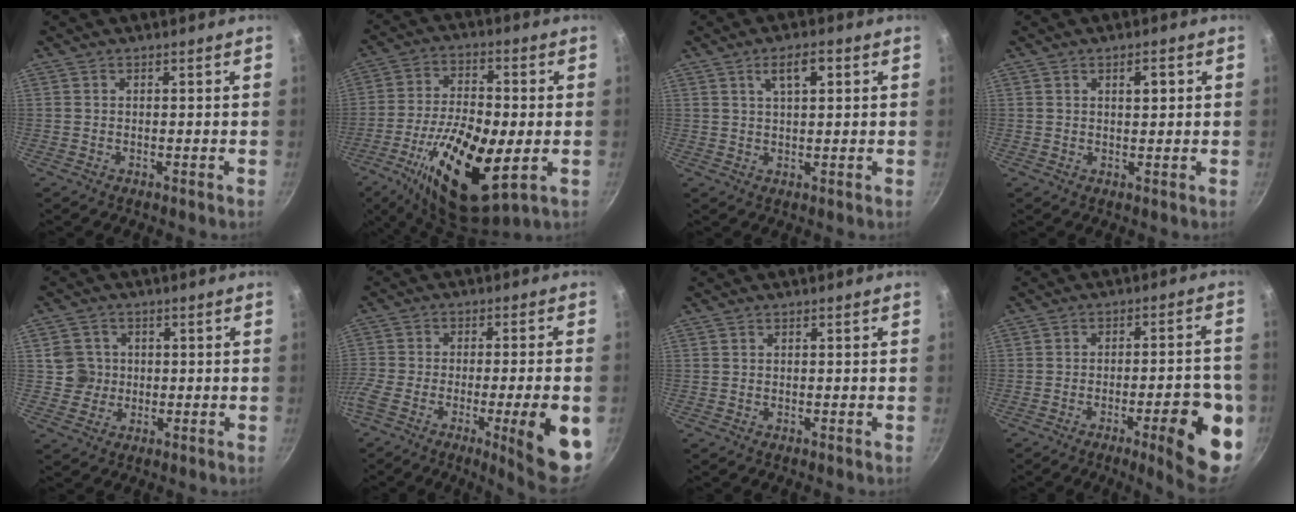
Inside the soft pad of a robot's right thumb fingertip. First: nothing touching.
{"total": 19.4, "force": [-5.1, 8.0, 16.9], "torque": [-0.311, 0.008, -0.089]}
{"total": 5.0, "force": [2.0, 2.0, 4.1], "torque": [-0.060, 0.004, 0.036]}
{"total": 2.7, "force": [1.0, 1.2, 2.2], "torque": [-0.024, 0.002, 0.015]}
{"total": 4.9, "force": [0.5, 4.8, 0.9], "torque": [0.014, 0.008, 0.010]}
{"total": 16.8, "force": [-6.3, 3.5, 15.2], "torque": [-0.223, 0.011, -0.097]}
{"total": 0.0}
{"total": 15.3, "force": [-5.4, 4.4, 13.6], "torque": [-0.141, 0.020, -0.070]}